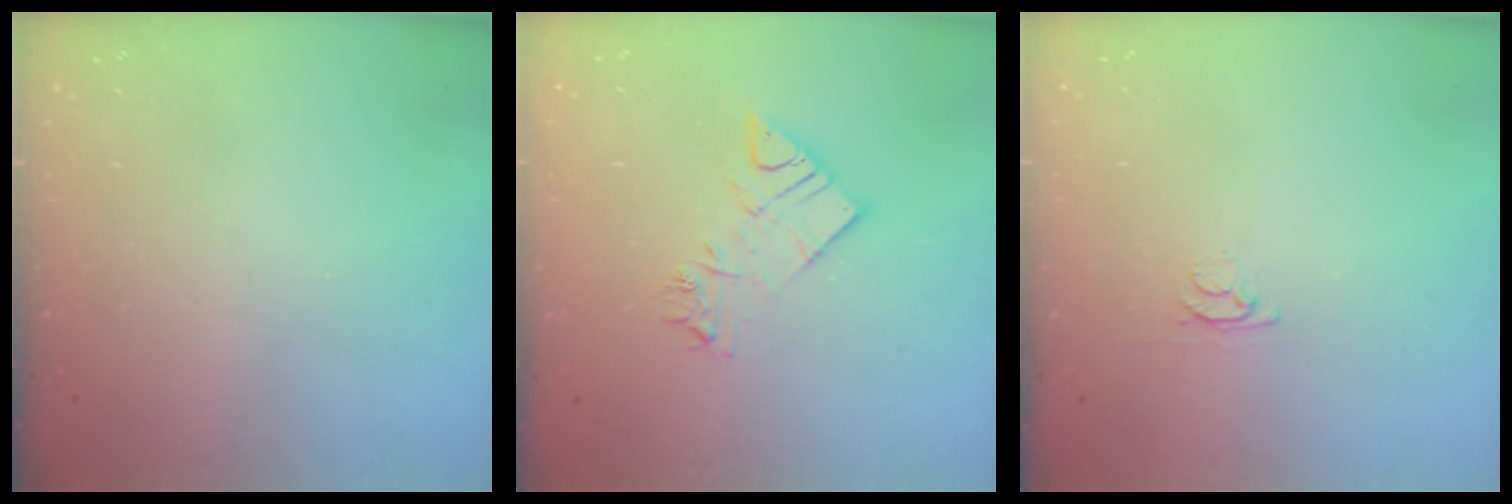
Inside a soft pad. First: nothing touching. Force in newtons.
{"total": 10.5, "press": 10.5, "slide": 1.0}
{"total": 3.3, "press": 3.3, "slide": 0.5}